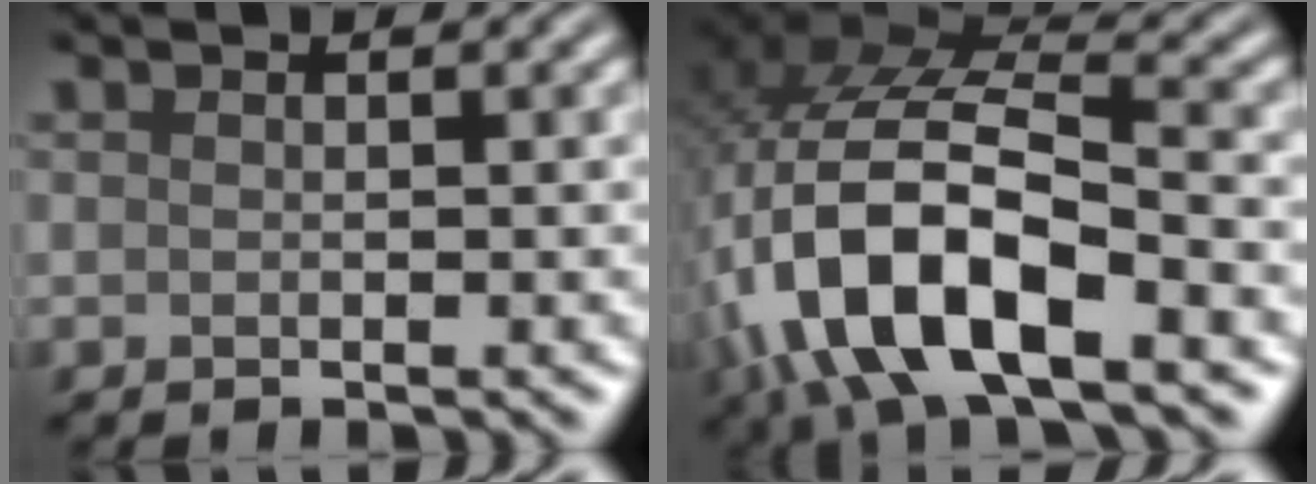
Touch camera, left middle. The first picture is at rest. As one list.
[{"total": 13.5, "force": [-4.8, 6.1, 11.0], "torque": [-0.234, -0.007, -0.090]}]